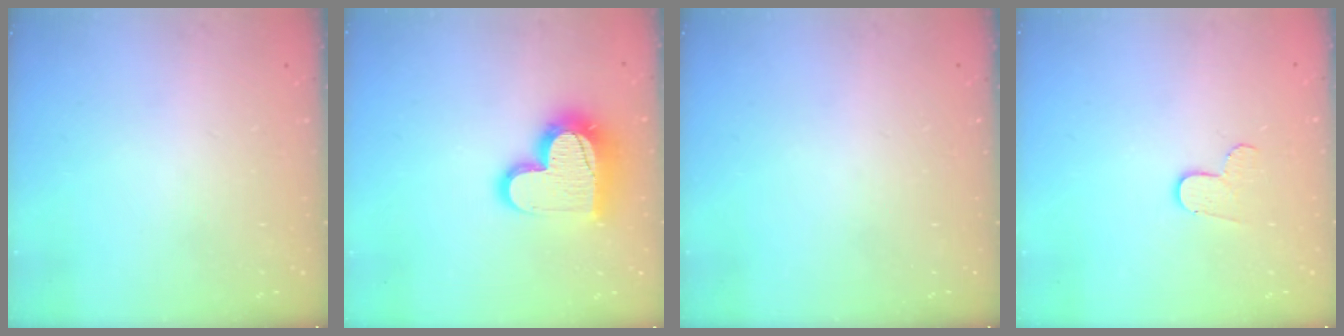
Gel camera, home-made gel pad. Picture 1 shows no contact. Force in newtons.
{"total": 16.7, "press": 16.7, "slide": 1.4}
{"total": 0.0}
{"total": 6.1, "press": 6.1, "slide": 0.5}